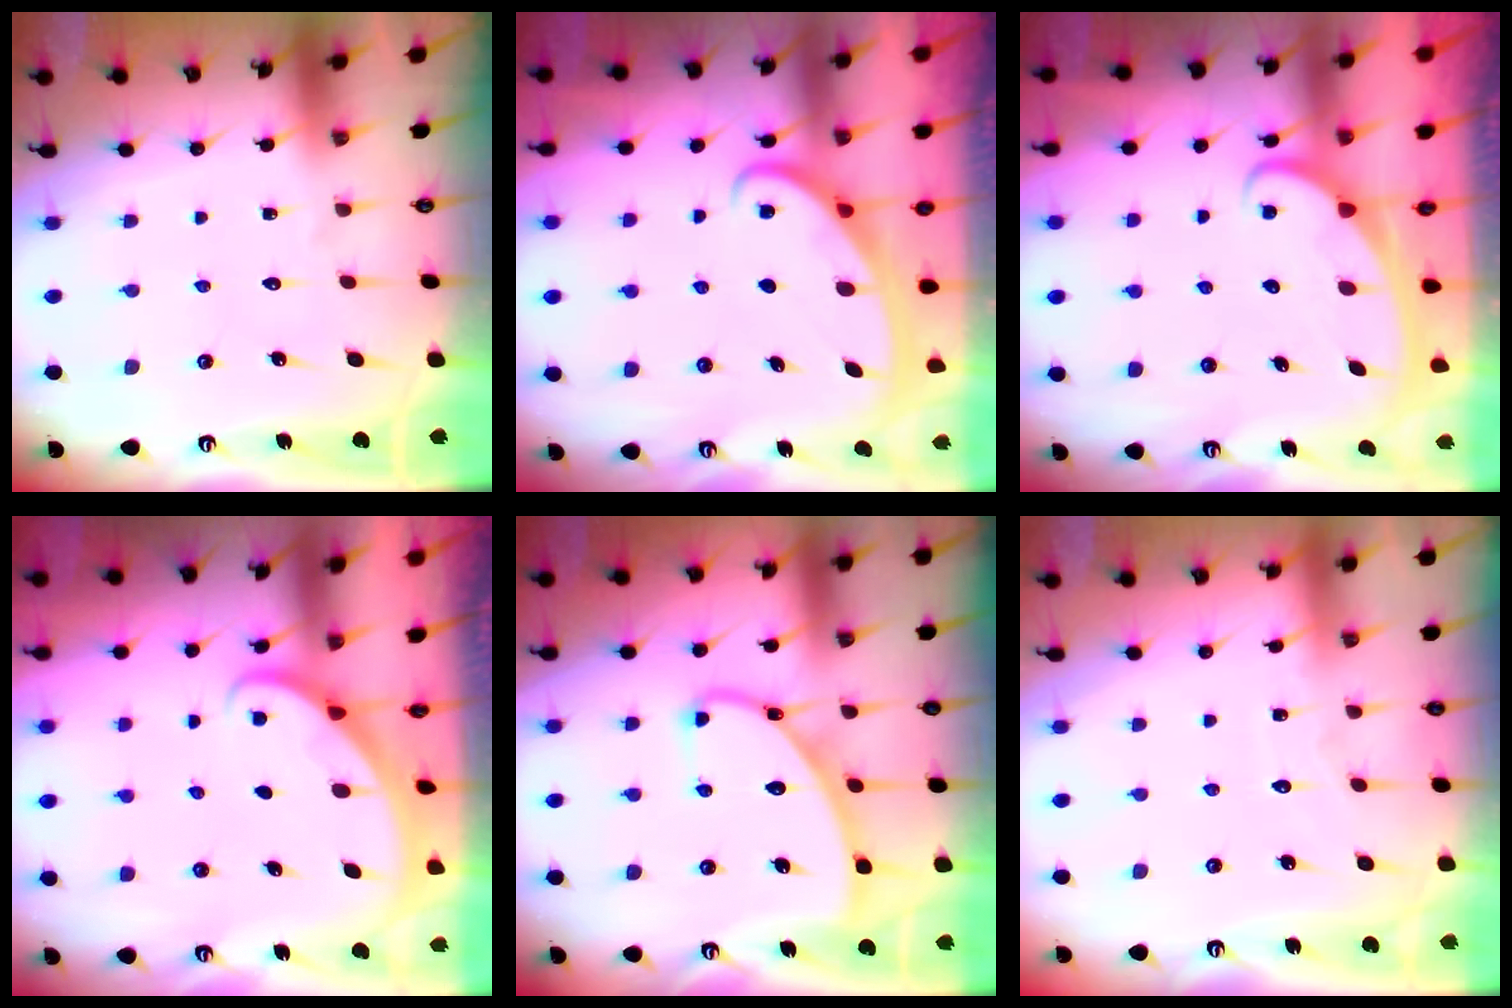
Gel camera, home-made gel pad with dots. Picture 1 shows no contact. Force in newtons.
{"total": 2.6, "press": 2.6, "slide": 0.4}
{"total": 2.5, "press": 2.5, "slide": 0.4}
{"total": 2.1, "press": 2.1, "slide": 0.1}
{"total": 9.9, "press": 9.9, "slide": 0.1}
{"total": 2.8, "press": 2.8, "slide": 0.3}